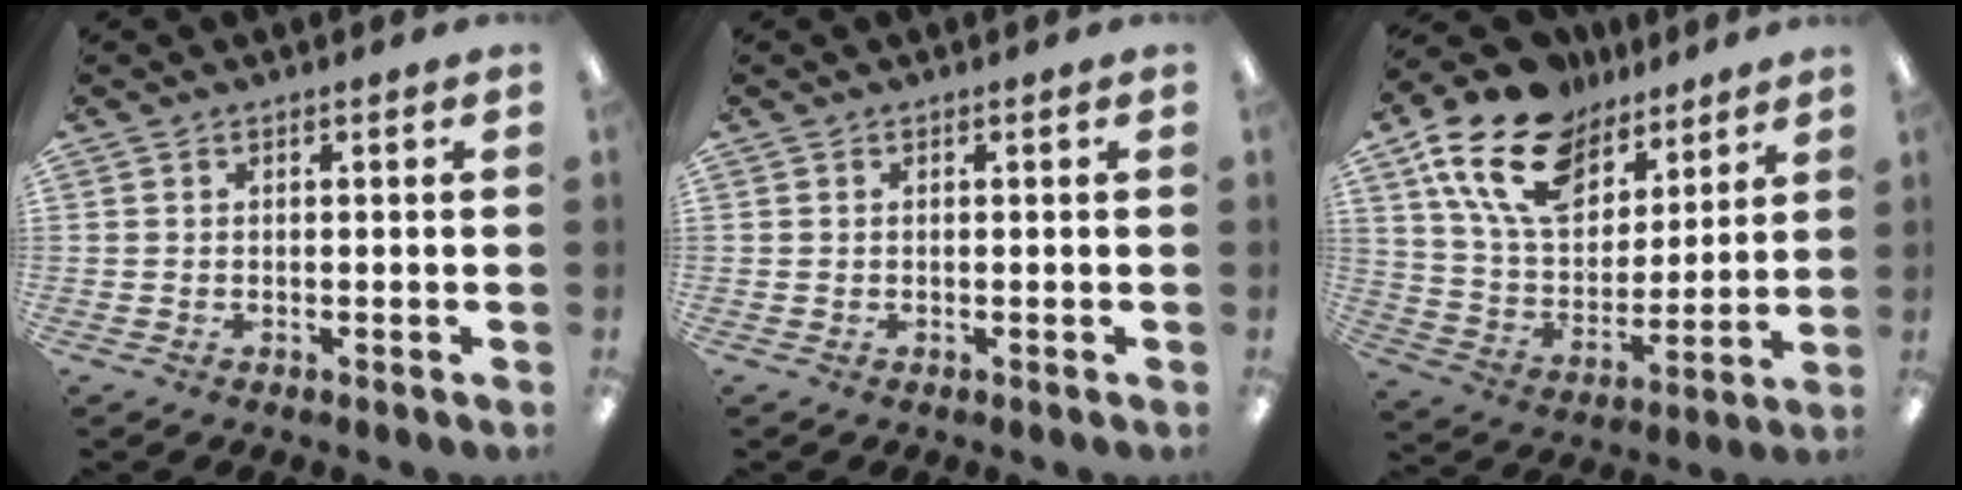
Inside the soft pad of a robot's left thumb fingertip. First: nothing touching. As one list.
[{"total": 0.0}, {"total": 19.8, "force": [12.1, 11.8, 10.3], "torque": [-0.200, -0.049, 0.224]}]